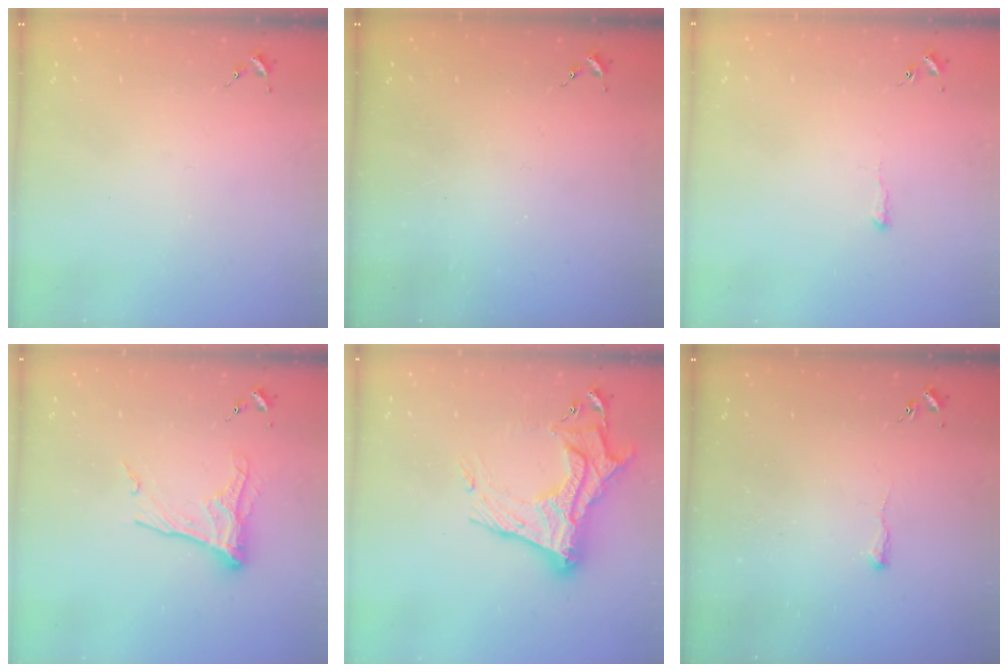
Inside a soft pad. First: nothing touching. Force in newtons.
{"total": 0.0}
{"total": 4.0, "press": 3.9, "slide": 0.5}
{"total": 12.6, "press": 12.5, "slide": 0.8}
{"total": 20.5, "press": 20.4, "slide": 1.6}
{"total": 2.8, "press": 2.7, "slide": 0.6}